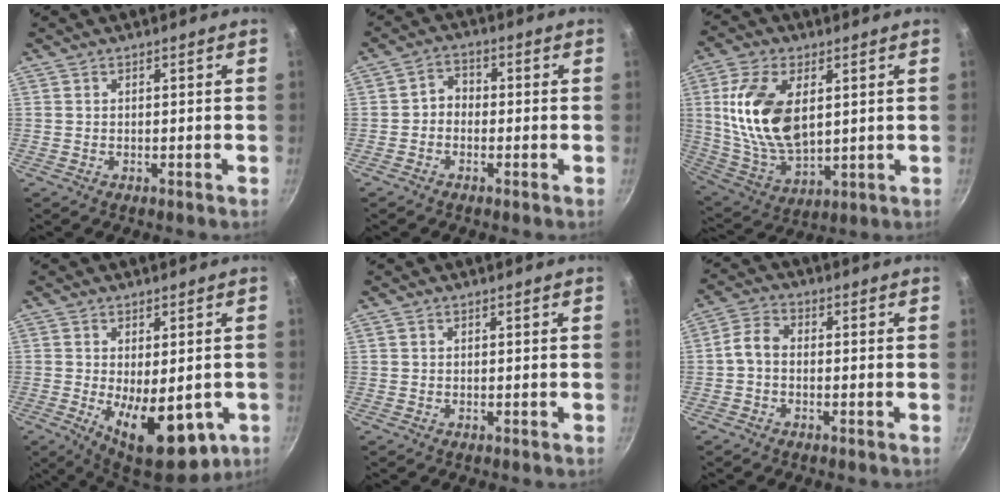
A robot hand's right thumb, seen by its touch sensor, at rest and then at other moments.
{"total": 3.3, "force": [-0.9, 2.7, 1.7], "torque": [-0.012, 0.018, -0.026]}
{"total": 17.0, "force": [3.6, 9.6, 13.6], "torque": [-0.249, -0.018, 0.080]}
{"total": 15.3, "force": [-3.8, 7.2, 13.0], "torque": [-0.156, -0.019, -0.034]}
{"total": 0.0}
{"total": 3.9, "force": [-1.0, 2.7, 2.7], "torque": [-0.057, 0.024, -0.030]}